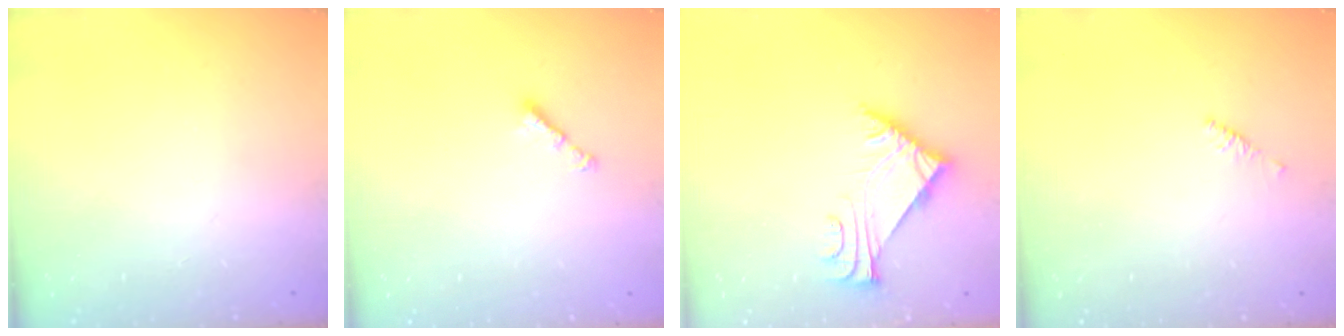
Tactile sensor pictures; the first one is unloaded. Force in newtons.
{"total": 2.9, "press": 2.8, "slide": 0.6}
{"total": 5.7, "press": 5.6, "slide": 0.7}
{"total": 2.1, "press": 2.0, "slide": 0.6}